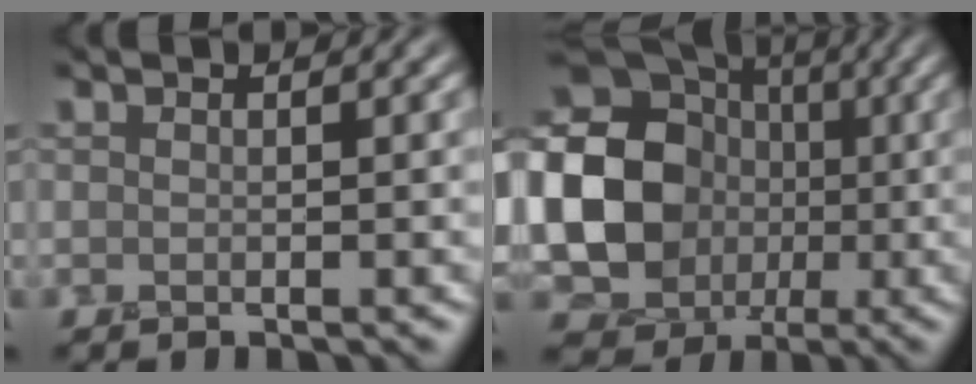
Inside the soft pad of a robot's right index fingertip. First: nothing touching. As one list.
[{"total": 17.6, "force": [-0.1, 15.8, 7.7], "torque": [-0.206, 0.014, -0.037]}]